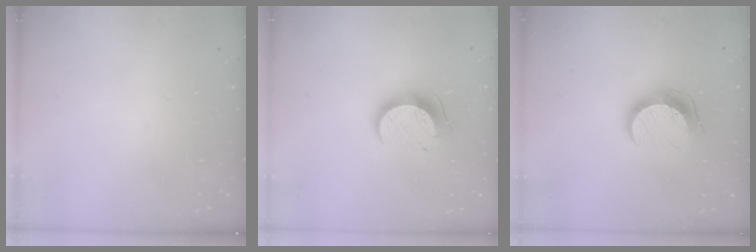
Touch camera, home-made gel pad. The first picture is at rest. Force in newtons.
{"total": 9.6, "press": 9.6, "slide": 0.1}
{"total": 10.2, "press": 10.2, "slide": 0.2}